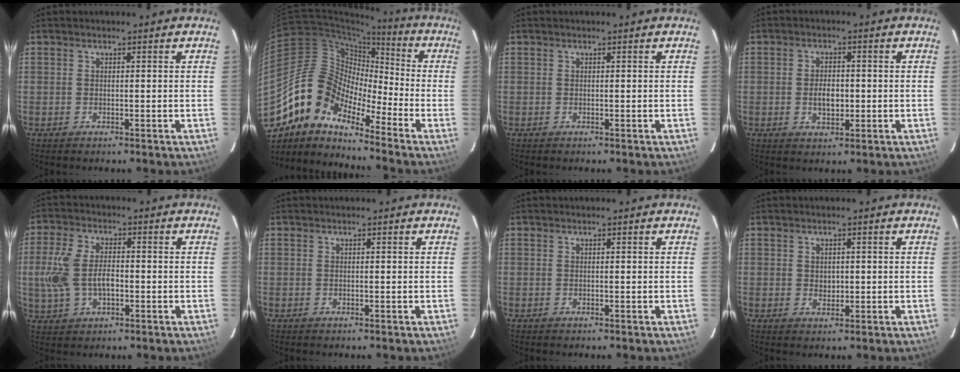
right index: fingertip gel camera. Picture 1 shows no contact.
{"total": 13.9, "force": [-10.3, 6.0, 7.1], "torque": [-0.114, 0.012, -0.219]}
{"total": 0.0}
{"total": 4.3, "force": [-0.6, 2.6, 3.3], "torque": [-0.059, -0.001, -0.006]}
{"total": 9.5, "force": [-1.1, 5.5, 7.6], "torque": [-0.166, 0.005, -0.016]}
{"total": 0.0}
{"total": 0.0}
{"total": 1.9, "force": [0.1, 1.7, 0.8], "torque": [-0.010, 0.000, 0.005]}